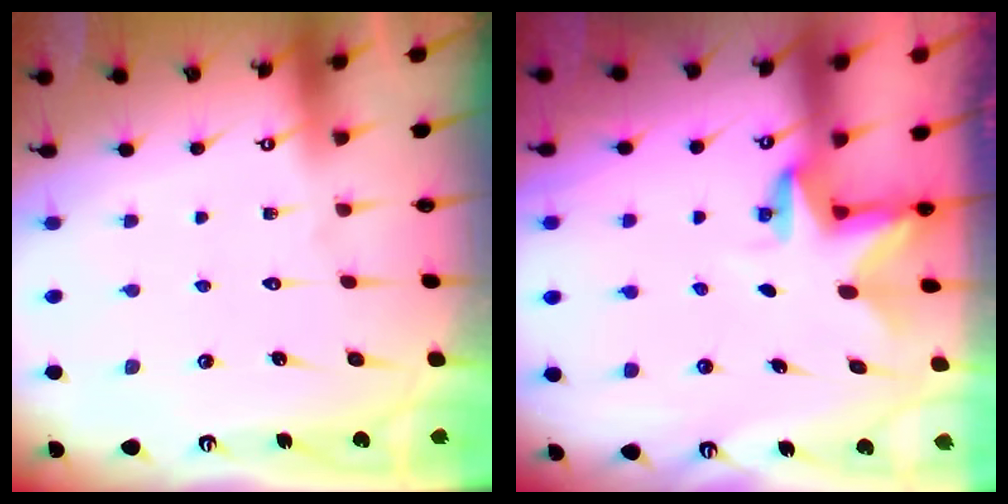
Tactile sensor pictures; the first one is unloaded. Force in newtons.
{"total": 3.0, "press": 3.0, "slide": 0.1}